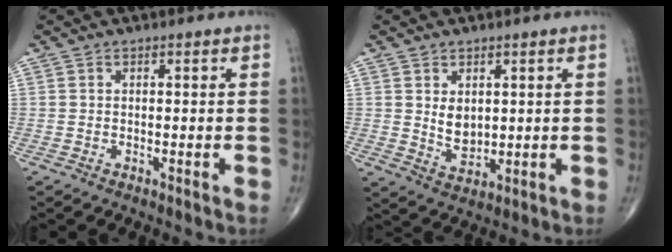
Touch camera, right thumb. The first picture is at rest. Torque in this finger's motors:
{"motor_torque": [1.04, 1.05, 1.06, 0.12, 0.07]}